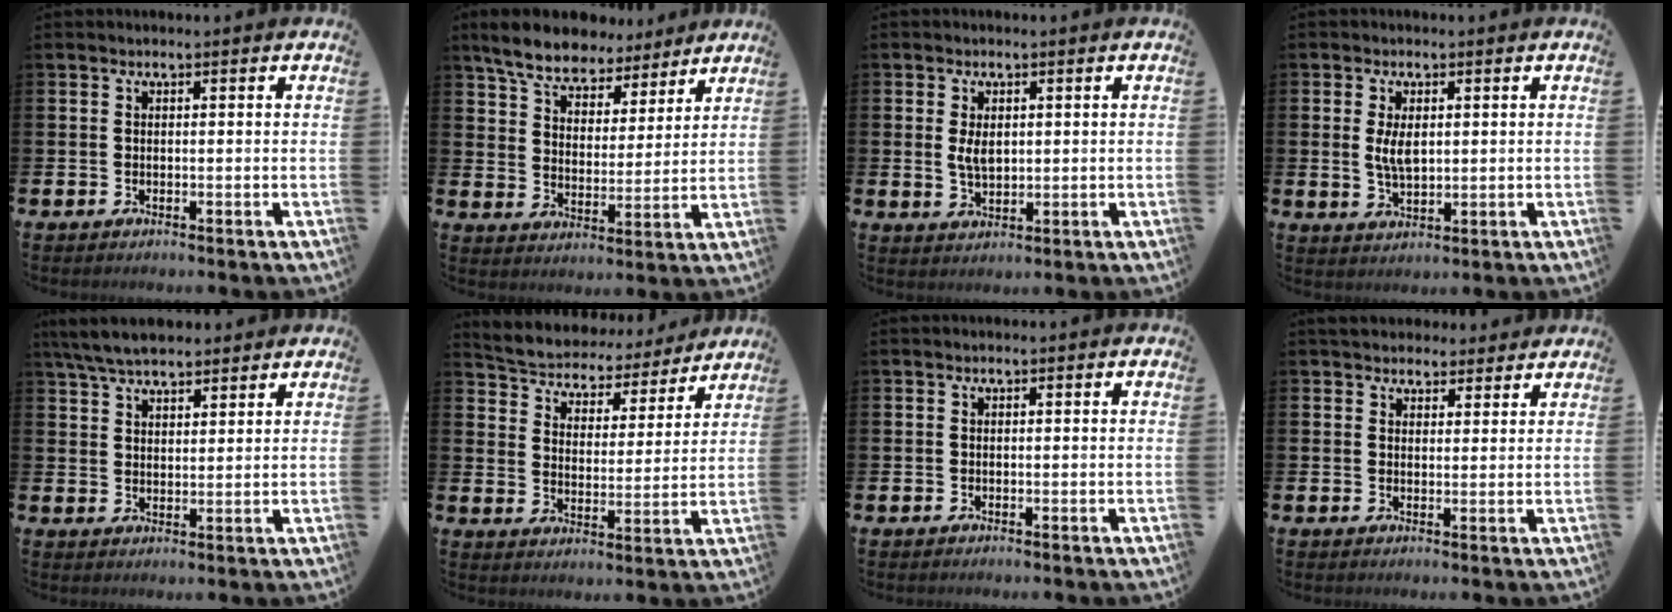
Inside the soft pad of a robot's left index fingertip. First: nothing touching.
{"total": 7.8, "force": [7.2, 2.7, 1.7], "torque": [-0.067, -0.036, 0.129]}
{"total": 3.3, "force": [0.9, 2.0, 2.6], "torque": [-0.034, -0.001, 0.011]}
{"total": 4.0, "force": [1.0, 2.0, 3.4], "torque": [-0.058, 0.002, 0.016]}
{"total": 6.0, "force": [5.6, 1.4, 1.6], "torque": [-0.053, -0.010, 0.104]}
{"total": 5.3, "force": [5.0, 1.8, 0.2], "torque": [-0.032, -0.045, 0.081]}
{"total": 0.0}
{"total": 4.0, "force": [3.7, 1.4, 0.1], "torque": [-0.001, -0.012, 0.067]}